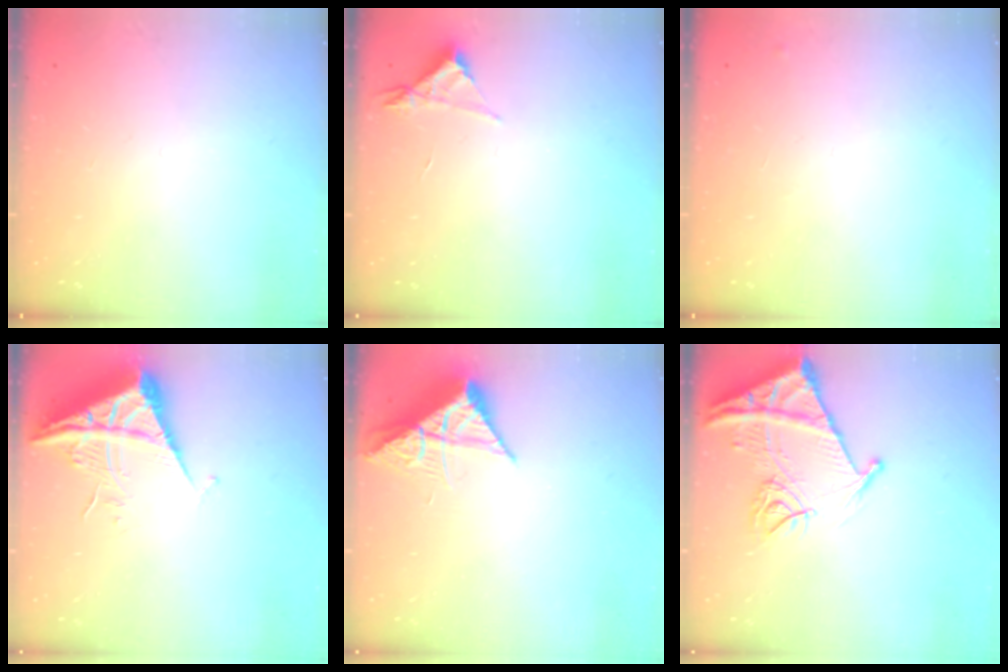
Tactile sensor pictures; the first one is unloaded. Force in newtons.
{"total": 3.5, "press": 3.5, "slide": 0.4}
{"total": 4.5, "press": 4.4, "slide": 0.6}
{"total": 7.8, "press": 7.7, "slide": 0.9}
{"total": 8.1, "press": 8.1, "slide": 0.3}
{"total": 14.9, "press": 14.8, "slide": 1.6}